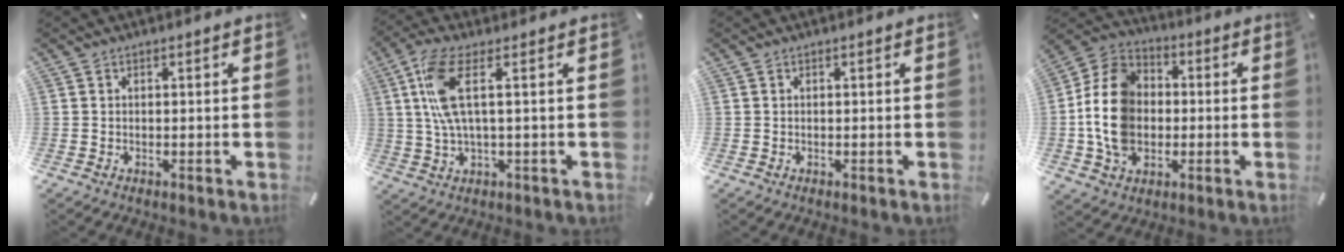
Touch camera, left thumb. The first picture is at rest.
{"total": 9.6, "force": [1.9, 2.9, 8.9], "torque": [-0.191, -0.009, 0.031]}
{"total": 0.0}
{"total": 14.5, "force": [-1.7, 11.7, 8.3], "torque": [-0.200, 0.021, -0.032]}